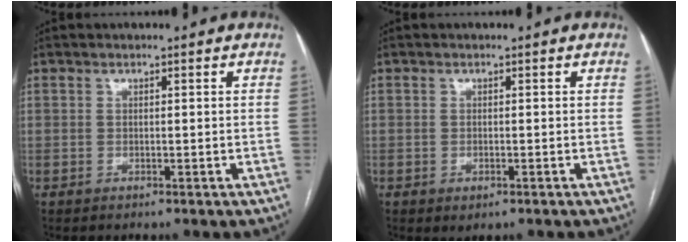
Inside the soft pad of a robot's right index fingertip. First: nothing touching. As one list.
[{"total": 1.4, "force": [-0.6, 0.7, 1.1], "torque": [-0.015, -0.002, -0.001]}]